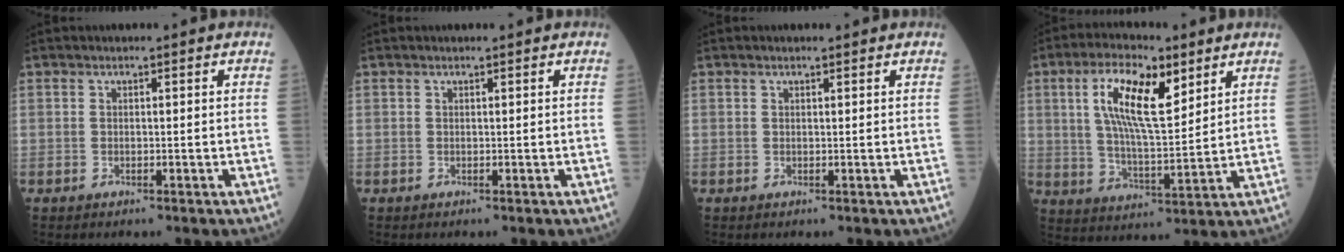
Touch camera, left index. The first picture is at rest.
{"total": 0.0}
{"total": 0.6, "force": [0.6, 0.1, 0.2], "torque": [-0.005, 0.002, 0.008]}
{"total": 11.9, "force": [5.3, 3.4, 10.0], "torque": [-0.196, 0.014, 0.098]}